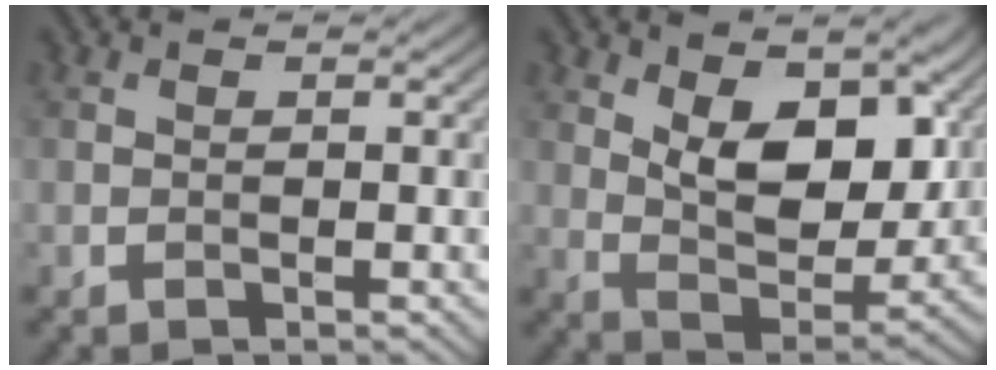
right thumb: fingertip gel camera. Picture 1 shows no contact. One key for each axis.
{"total": 11.0, "fx": 4.0, "fy": 6.2, "fz": 8.3, "tx": -0.157, "ty": -0.015, "tz": 0.067}